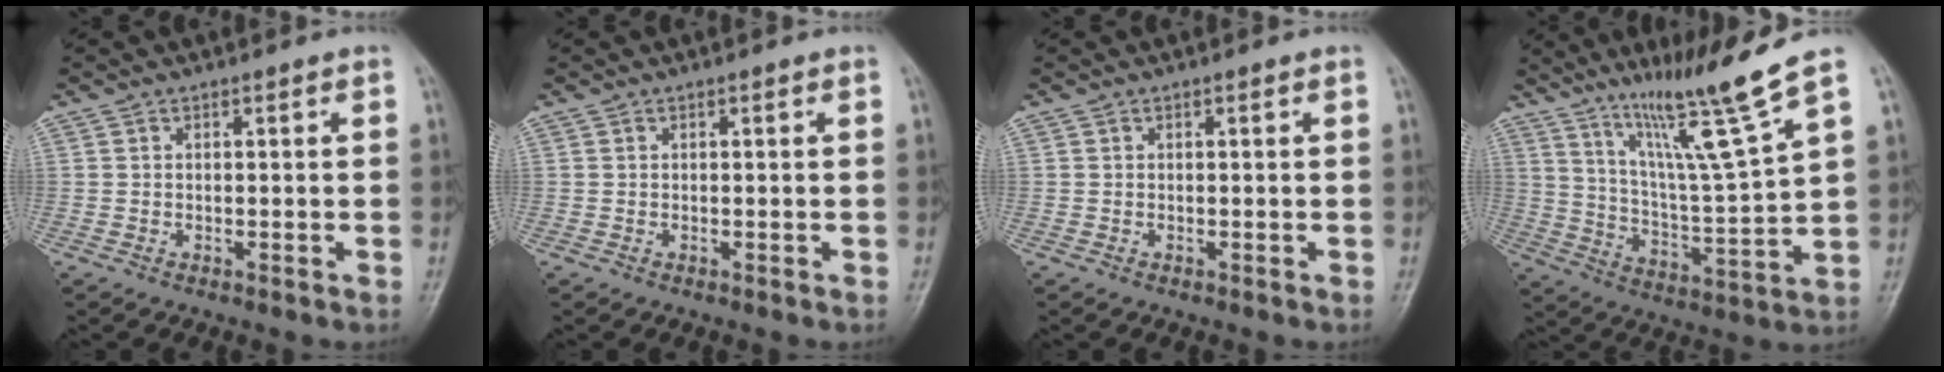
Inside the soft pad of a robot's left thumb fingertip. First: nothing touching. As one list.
[{"total": 0.0}, {"total": 0.0}, {"total": 15.3, "force": [10.3, -1.0, 11.2], "torque": [-0.183, -0.071, 0.182]}]